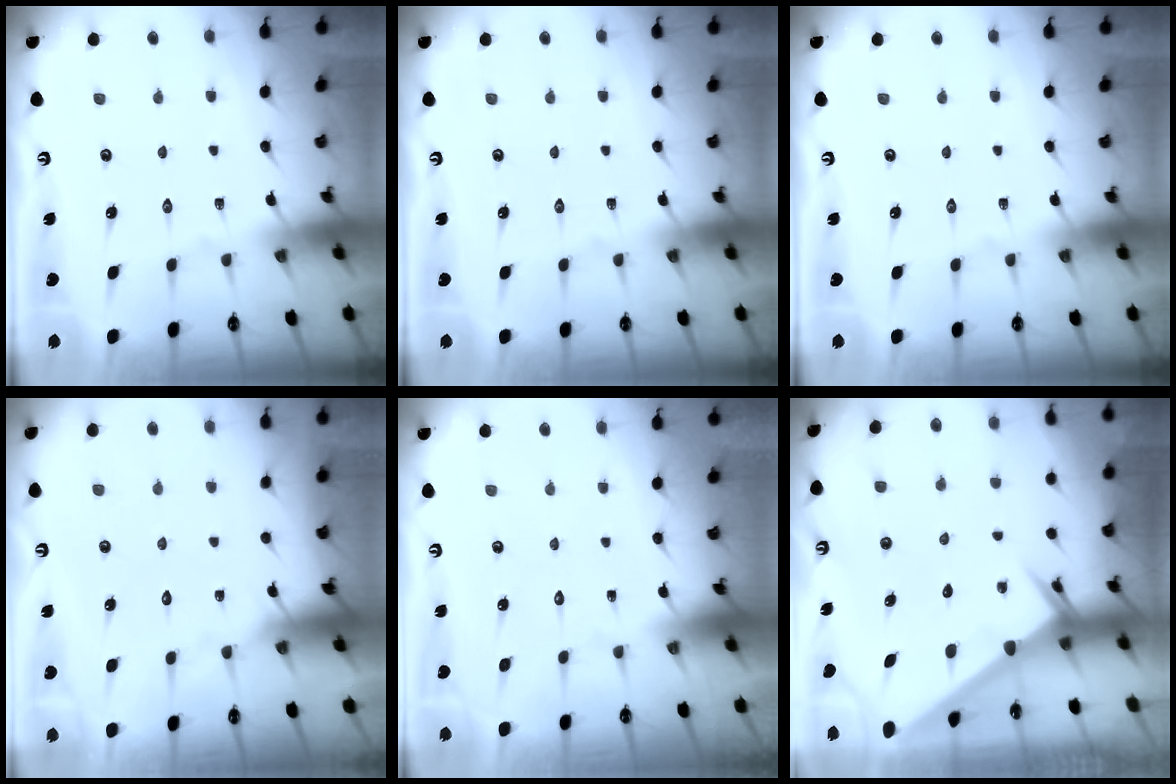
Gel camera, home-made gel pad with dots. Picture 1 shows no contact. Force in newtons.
{"total": 0.0}
{"total": 0.0}
{"total": 3.0, "press": 3.0, "slide": 0.3}
{"total": 1.8, "press": 1.8, "slide": 0.1}
{"total": 3.2, "press": 3.2, "slide": 0.1}